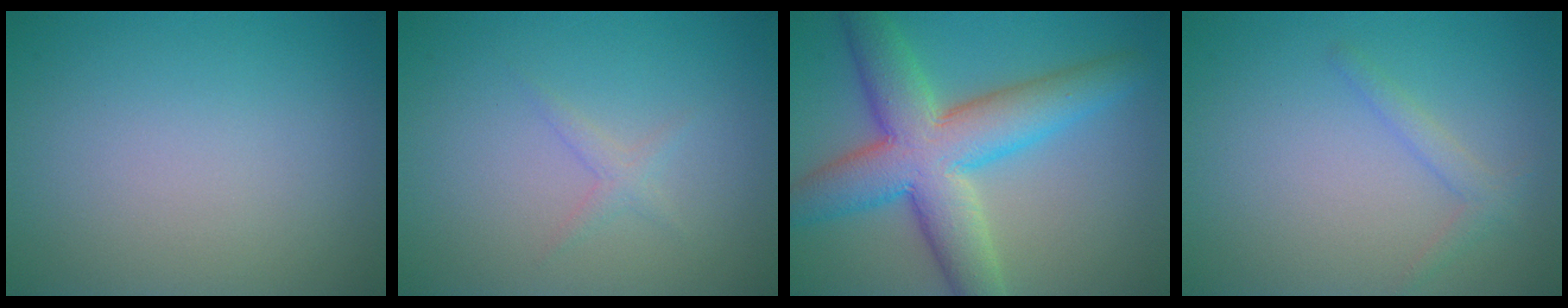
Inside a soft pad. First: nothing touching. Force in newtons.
{"total": 1.1, "press": 1.1, "slide": 0.1}
{"total": 9.7, "press": 9.7, "slide": 0.6}
{"total": 1.4, "press": 1.4, "slide": 0.1}